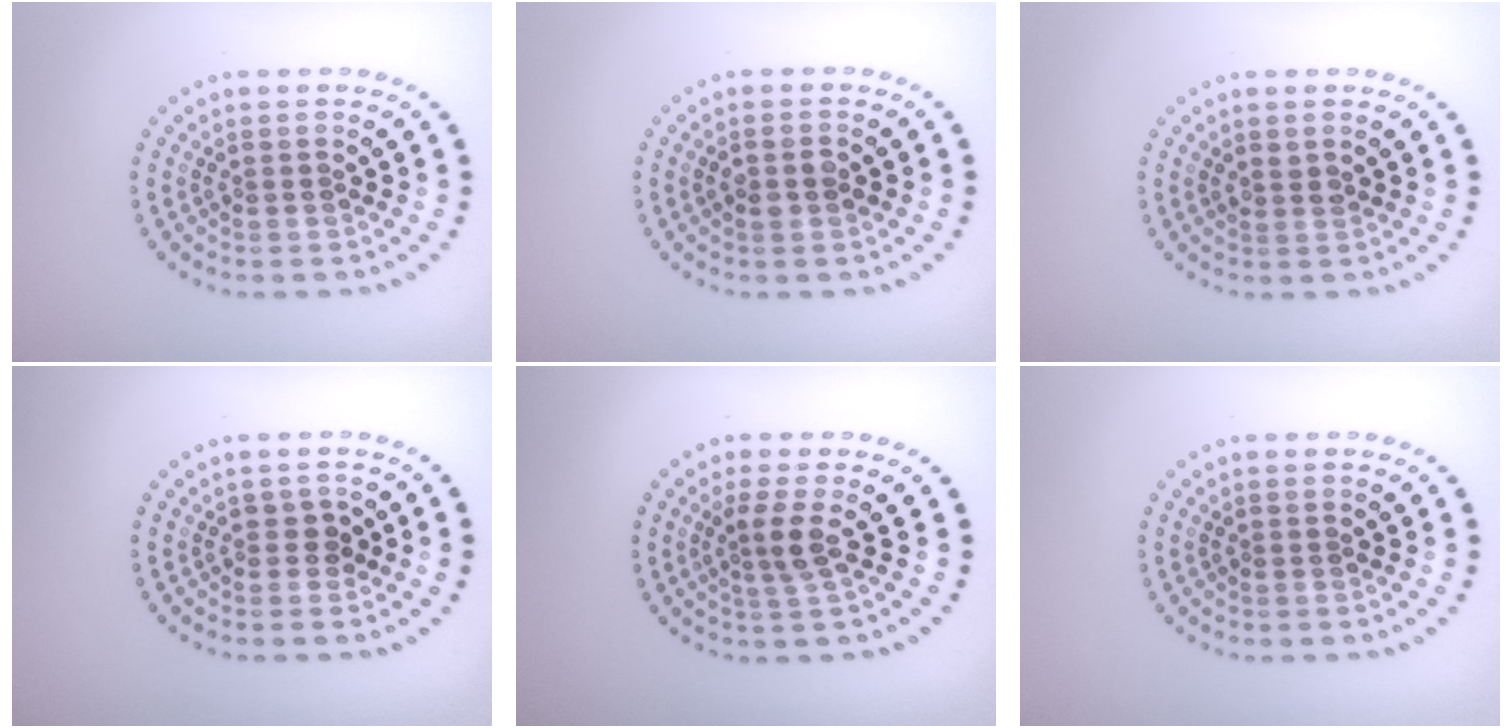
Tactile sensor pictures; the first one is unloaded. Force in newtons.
{"total": 1.5, "press": 1.5, "slide": 0.2}
{"total": 0.8, "press": 0.7, "slide": 0.4}
{"total": 1.2, "press": 1.0, "slide": 0.6}
{"total": 2.3, "press": 1.7, "slide": 1.5}
{"total": 0.0}